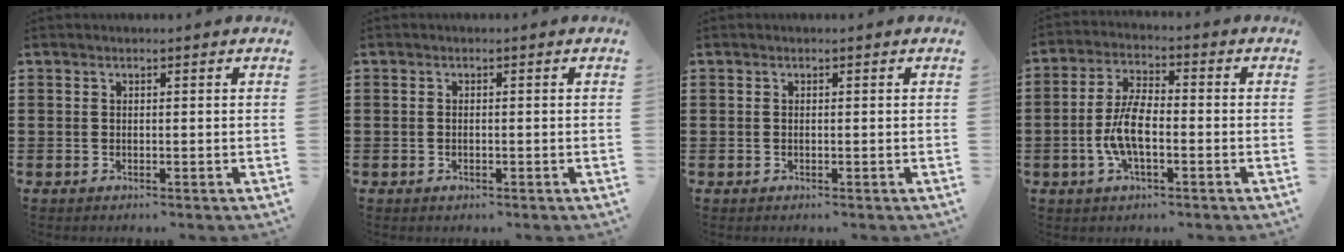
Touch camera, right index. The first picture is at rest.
{"total": 0.8, "force": [-0.4, 0.4, 0.6], "torque": [-0.013, -0.003, -0.006]}
{"total": 0.0}
{"total": 6.7, "force": [-1.6, 2.7, 5.9], "torque": [-0.135, -0.003, -0.037]}